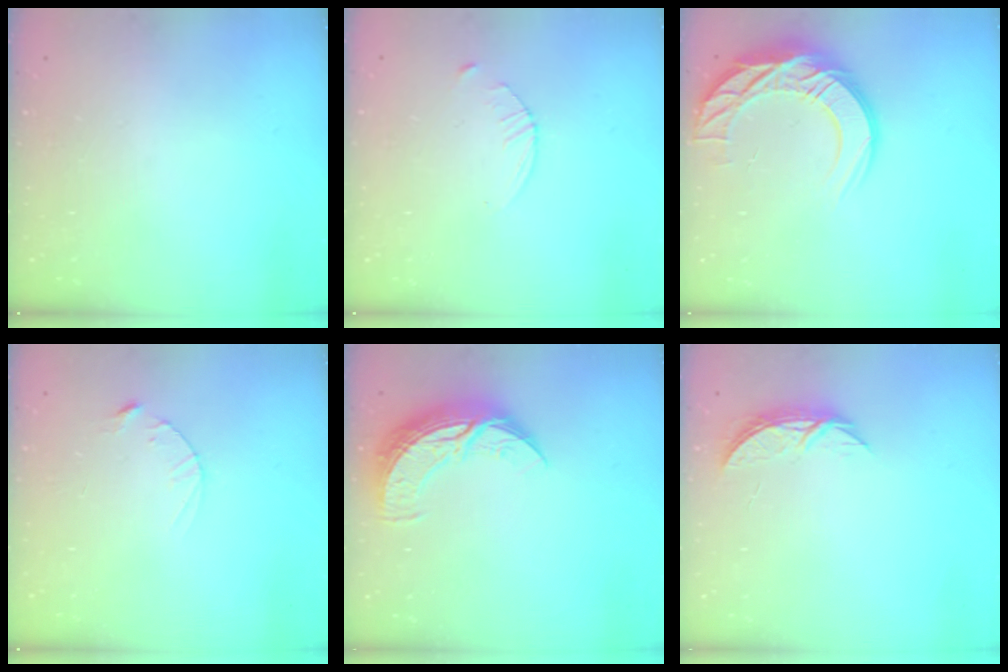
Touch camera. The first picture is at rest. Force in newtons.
{"total": 2.9, "press": 2.9, "slide": 0.4}
{"total": 14.6, "press": 14.6, "slide": 1.0}
{"total": 2.5, "press": 2.5, "slide": 0.4}
{"total": 12.7, "press": 12.6, "slide": 0.6}
{"total": 5.2, "press": 5.2, "slide": 0.6}